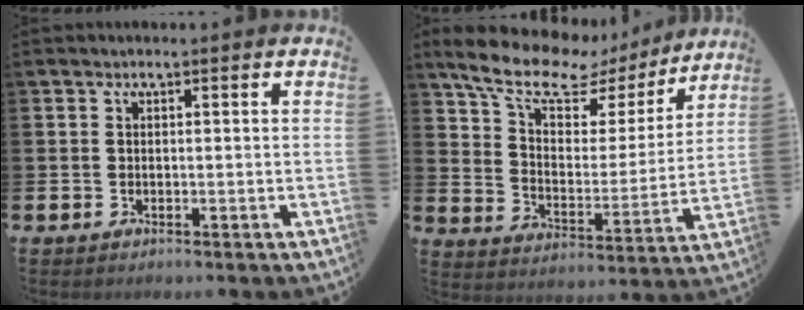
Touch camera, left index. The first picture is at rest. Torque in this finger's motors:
{"motor_torque": [1.15, -0.99, 0.34, 0.21]}